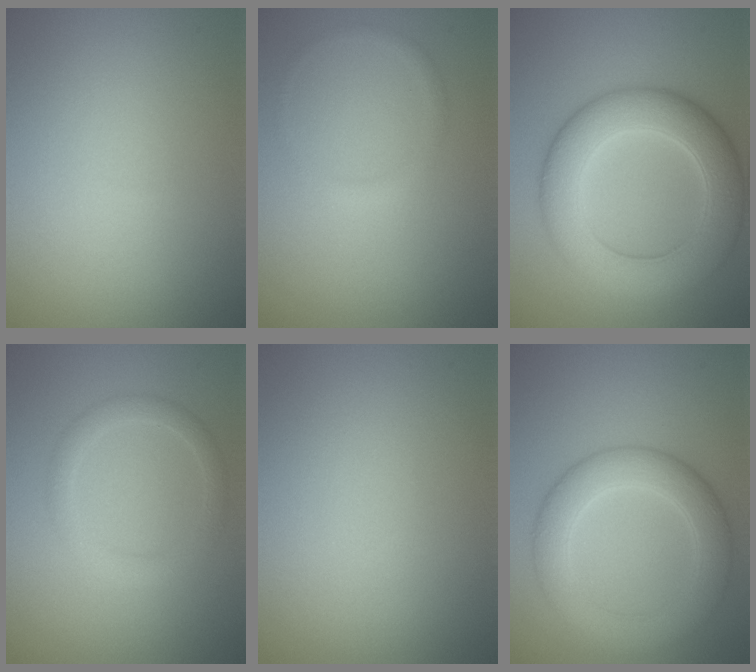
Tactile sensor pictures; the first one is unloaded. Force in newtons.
{"total": 0.9, "press": 0.9, "slide": 0.1}
{"total": 8.3, "press": 8.3, "slide": 0.1}
{"total": 2.1, "press": 2.1, "slide": 0.1}
{"total": 0.0}
{"total": 5.4, "press": 5.4, "slide": 0.1}